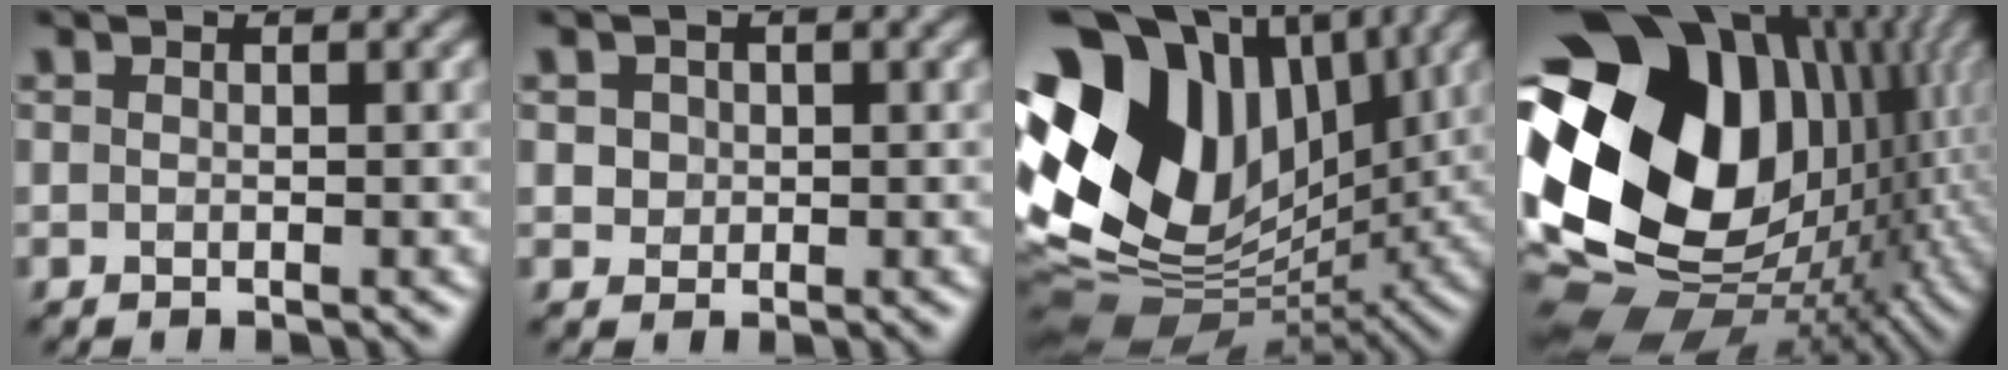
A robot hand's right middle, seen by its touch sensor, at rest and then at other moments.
{"total": 1.4, "force": [0.6, 1.3, 0.2], "torque": [-0.005, 0.002, 0.012]}
{"total": 17.5, "force": [2.3, 13.0, 11.5], "torque": [-0.248, 0.000, 0.058]}
{"total": 20.2, "force": [2.4, 14.7, 13.6], "torque": [-0.275, -0.003, 0.058]}